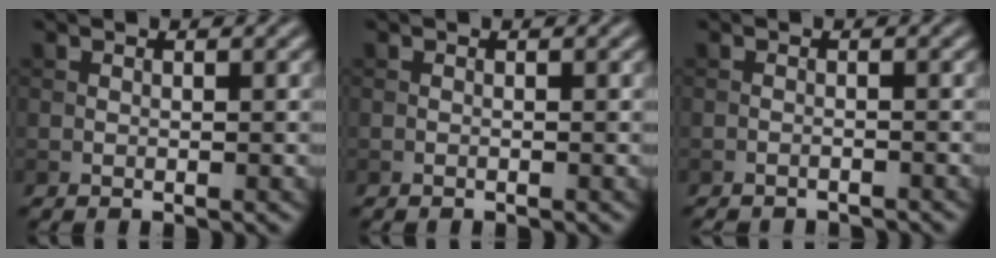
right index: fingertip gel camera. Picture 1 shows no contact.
{"total": 0.0}
{"total": 2.2, "force": [-2.2, 0.2, 0.3], "torque": [-0.011, -0.005, -0.034]}